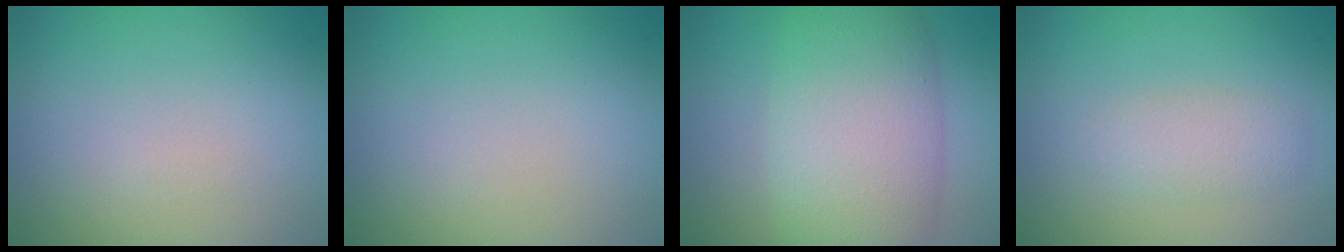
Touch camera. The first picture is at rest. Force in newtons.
{"total": 0.0}
{"total": 9.6, "press": 9.6, "slide": 0.4}
{"total": 2.1, "press": 2.1, "slide": 0.0}